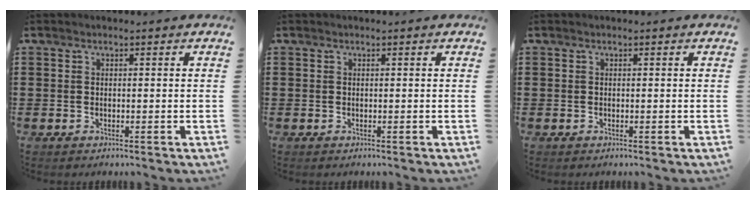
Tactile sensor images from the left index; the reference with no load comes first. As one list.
[{"total": 0.0}, {"total": 0.0}]